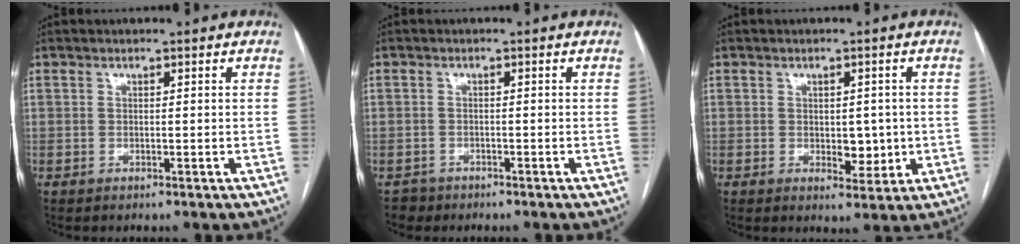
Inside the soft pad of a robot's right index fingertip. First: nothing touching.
{"total": 2.0, "force": [-1.4, 1.3, -0.5], "torque": [0.002, 0.006, -0.024]}
{"total": 4.6, "force": [-0.3, 2.7, 3.7], "torque": [-0.044, 0.000, 0.005]}